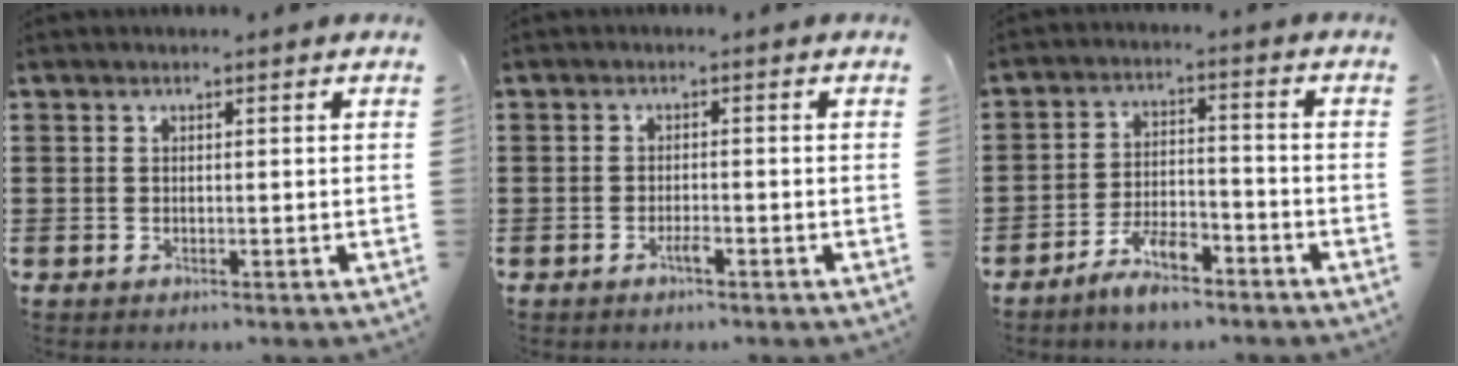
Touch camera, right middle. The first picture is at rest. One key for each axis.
{"total": 1.7, "fx": -1.1, "fy": 0.2, "fz": 1.3, "tx": -0.026, "ty": -0.004, "tz": -0.018}
{"total": 6.3, "fx": -5.2, "fy": 1.5, "fz": 3.3, "tx": -0.066, "ty": 0.003, "tz": -0.099}